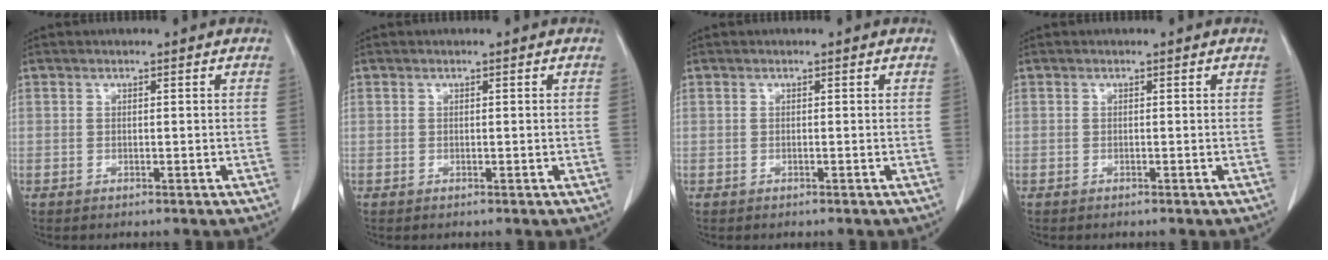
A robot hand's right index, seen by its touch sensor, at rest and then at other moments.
{"total": 0.0}
{"total": 0.0}
{"total": 0.0}